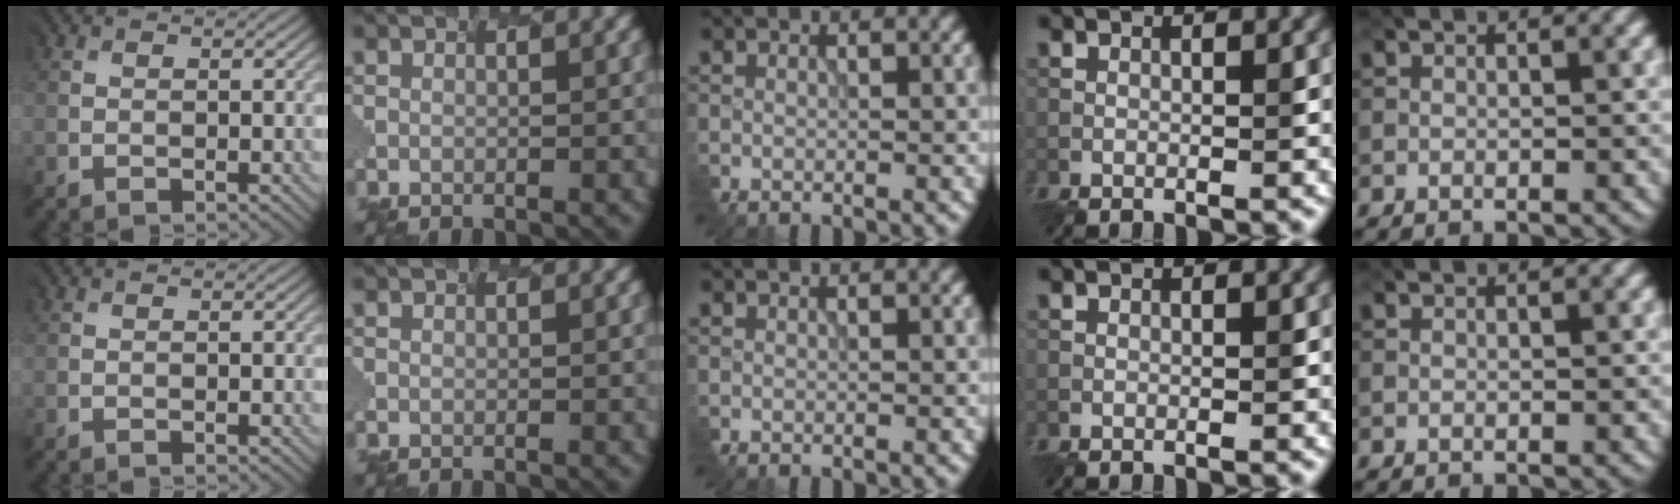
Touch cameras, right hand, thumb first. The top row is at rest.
{}